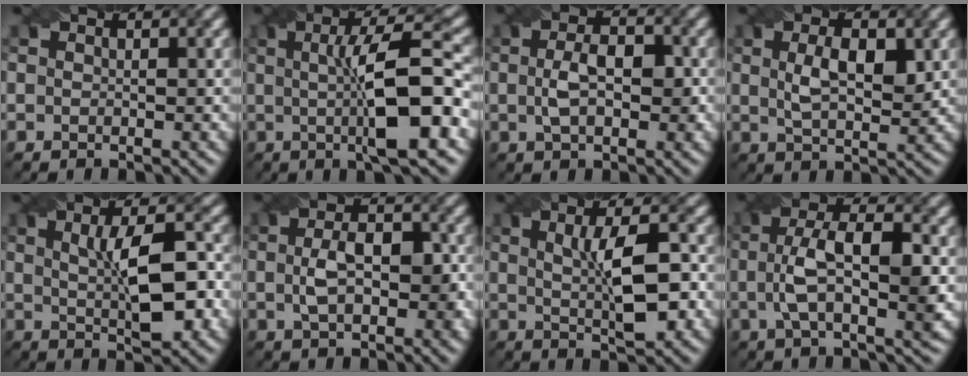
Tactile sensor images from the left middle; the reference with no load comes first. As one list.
[{"total": 9.2, "force": [-0.2, 1.9, 8.9], "torque": [-0.128, 0.004, -0.002]}, {"total": 4.1, "force": [0.0, 2.2, 3.5], "torque": [-0.067, 0.003, -0.002]}, {"total": 4.4, "force": [1.0, 2.0, 3.8], "torque": [-0.078, 0.000, 0.020]}, {"total": 6.7, "force": [0.6, 1.9, 6.3], "torque": [-0.095, 0.007, 0.009]}, {"total": 5.3, "force": [-0.1, 2.9, 4.5], "torque": [-0.079, 0.001, -0.002]}, {"total": 6.0, "force": [0.6, 1.6, 5.7], "torque": [-0.087, 0.007, 0.011]}, {"total": 6.6, "force": [0.0, 2.4, 6.2], "torque": [-0.113, 0.005, -0.003]}]